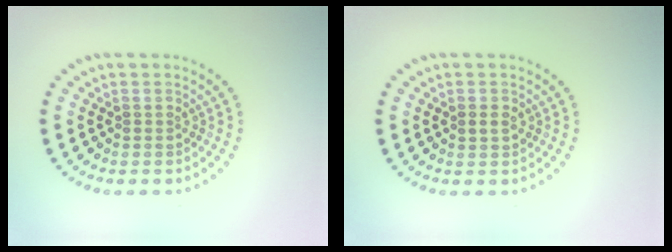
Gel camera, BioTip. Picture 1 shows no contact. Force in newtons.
{"total": 1.1, "press": 1.1, "slide": 0.1}